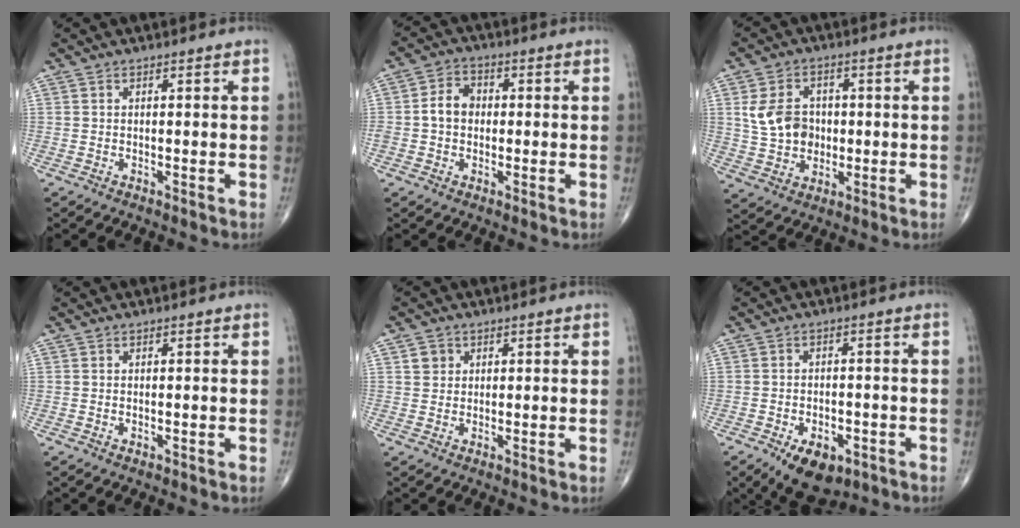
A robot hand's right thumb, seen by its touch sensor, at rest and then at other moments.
{"total": 5.5, "force": [-0.2, 4.4, 3.3], "torque": [-0.049, 0.017, -0.010]}
{"total": 9.2, "force": [1.0, 7.4, 5.5], "torque": [-0.079, 0.003, 0.021]}
{"total": 0.5, "force": [-0.1, 0.3, 0.4], "torque": [-0.009, -0.001, 0.000]}
{"total": 2.4, "force": [1.0, 2.1, 0.6], "torque": [0.001, -0.005, 0.014]}
{"total": 9.3, "force": [-5.0, 5.3, 5.8], "torque": [-0.071, 0.013, -0.068]}